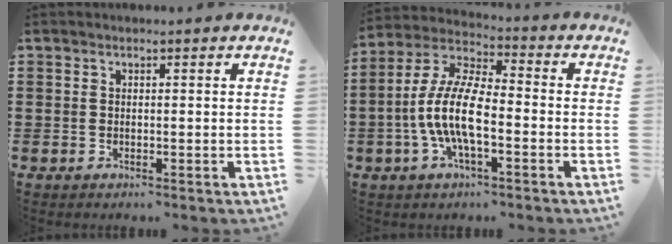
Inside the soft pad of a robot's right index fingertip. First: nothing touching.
{"total": 10.1, "force": [-2.9, 3.4, 9.0], "torque": [-0.216, -0.012, -0.062]}